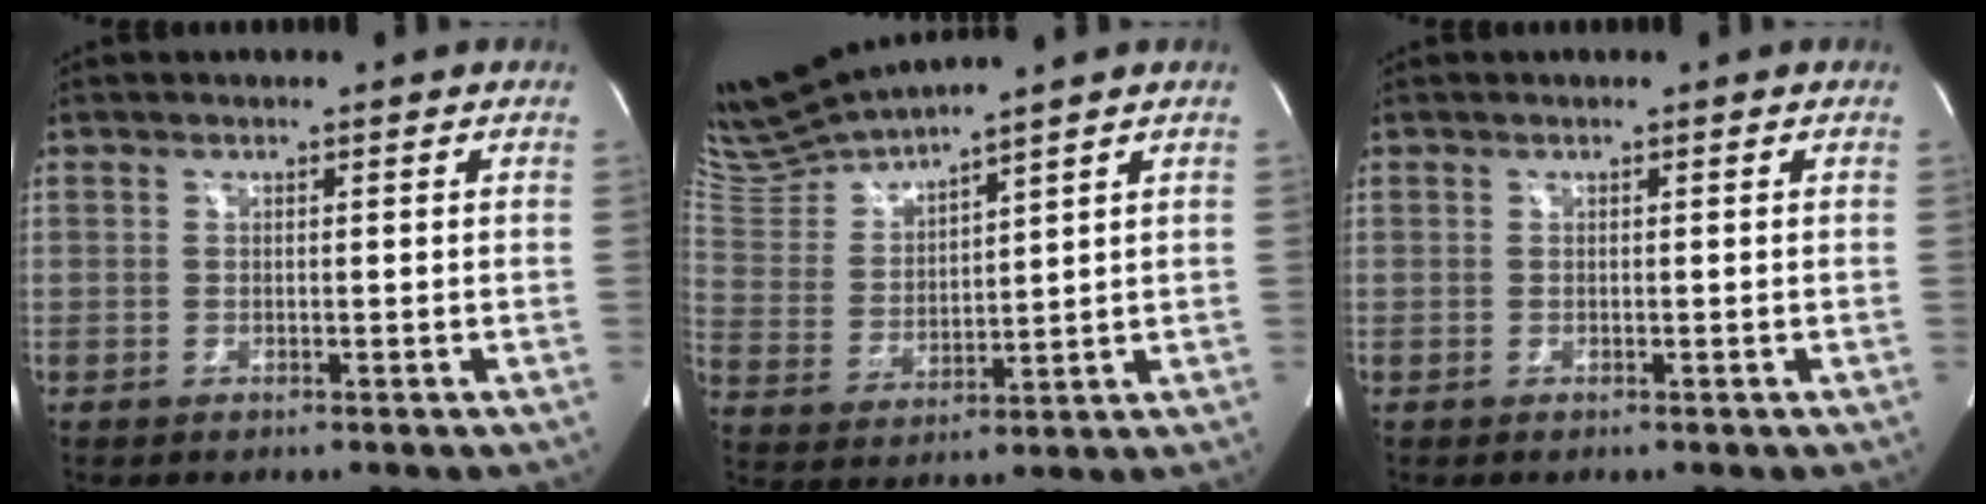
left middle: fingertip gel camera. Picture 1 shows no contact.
{"total": 9.6, "force": [9.3, -1.2, 2.0], "torque": [-0.068, 0.002, 0.203]}
{"total": 0.0}